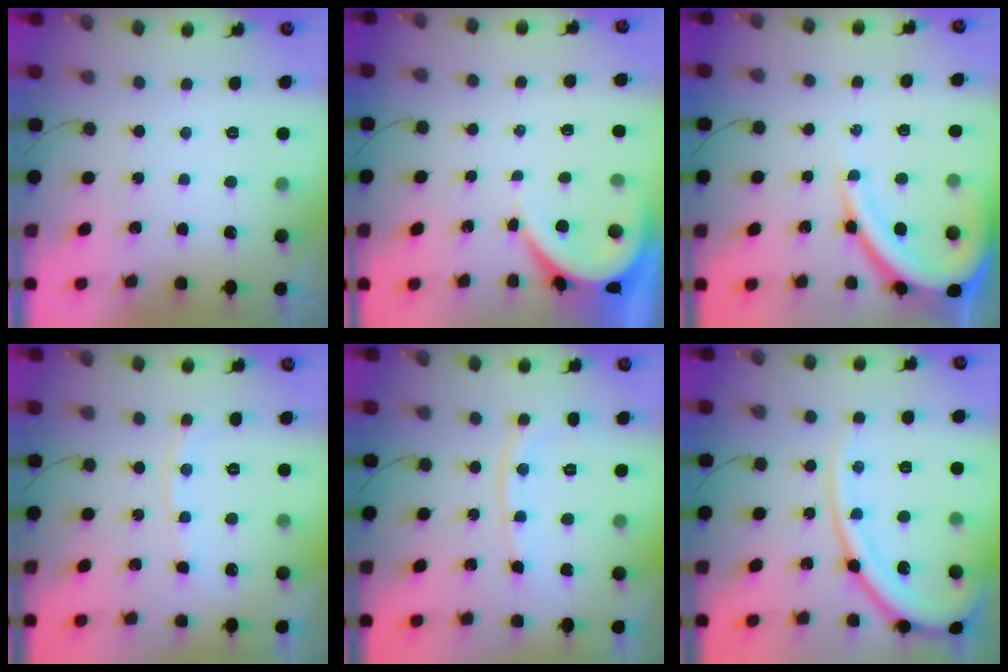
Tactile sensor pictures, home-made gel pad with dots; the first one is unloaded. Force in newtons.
{"total": 3.6, "press": 3.6, "slide": 0.4}
{"total": 13.0, "press": 13.0, "slide": 1.3}
{"total": 5.5, "press": 5.4, "slide": 0.5}
{"total": 7.8, "press": 7.7, "slide": 0.4}
{"total": 14.9, "press": 14.8, "slide": 1.7}